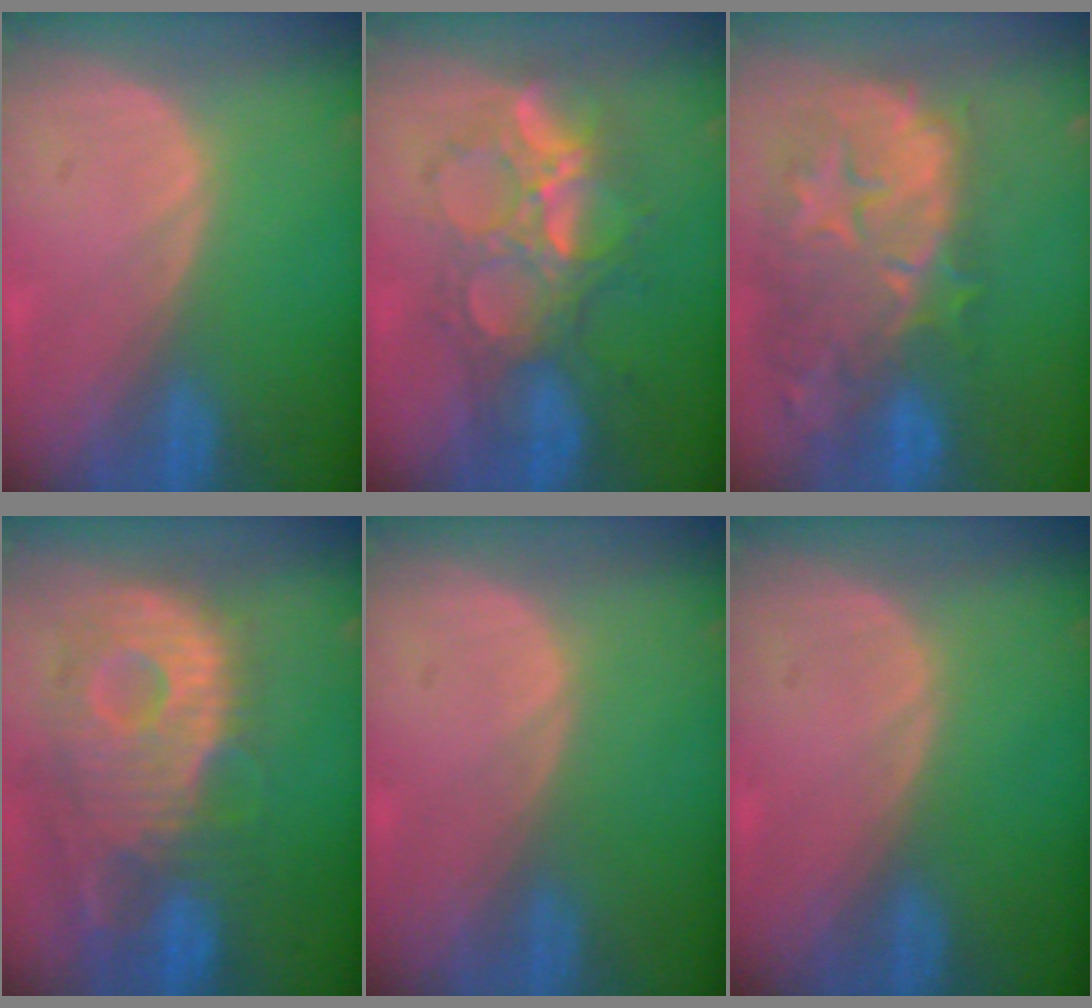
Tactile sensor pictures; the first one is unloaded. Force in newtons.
{"total": 8.9, "press": 8.5, "slide": 2.8}
{"total": 12.9, "press": 11.5, "slide": 5.8}
{"total": 12.5, "press": 10.9, "slide": 6.0}
{"total": 0.0}
{"total": 0.0}